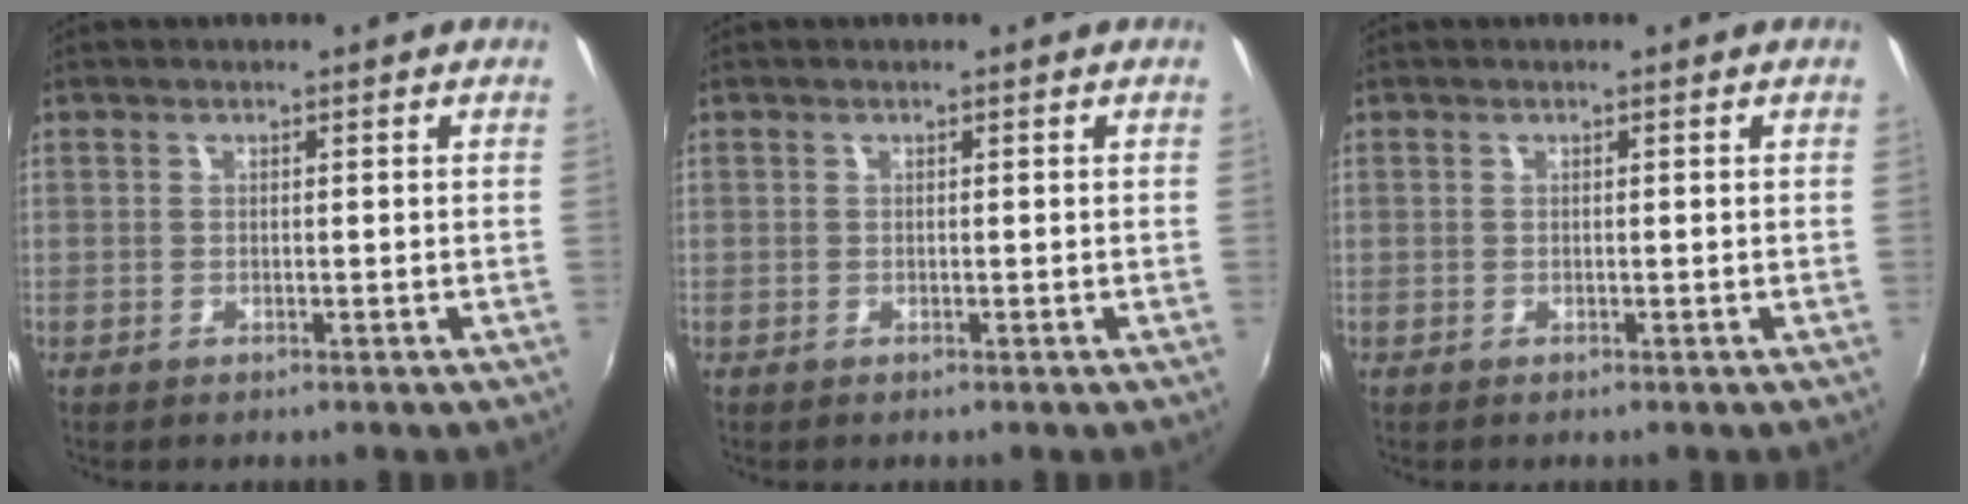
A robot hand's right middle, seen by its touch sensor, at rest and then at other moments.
{"total": 0.0}
{"total": 0.0}